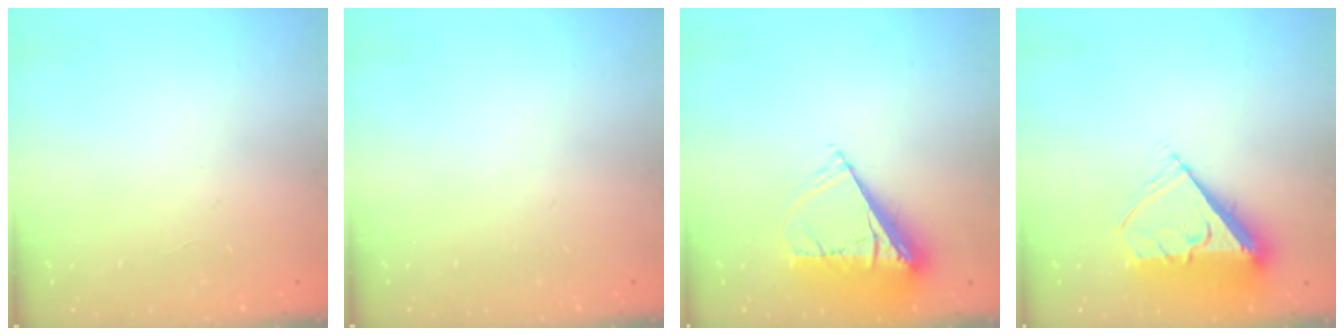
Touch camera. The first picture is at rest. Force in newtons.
{"total": 0.0}
{"total": 9.1, "press": 9.1, "slide": 1.0}
{"total": 8.7, "press": 8.6, "slide": 1.3}